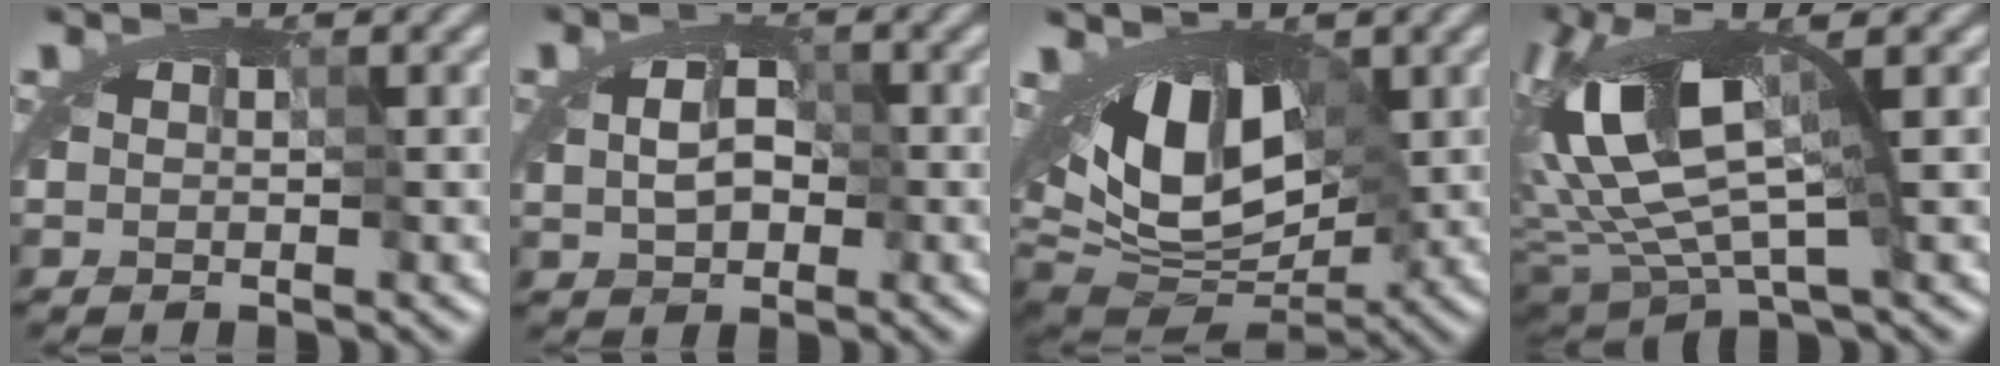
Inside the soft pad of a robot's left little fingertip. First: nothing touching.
{"total": 3.1, "force": [-1.1, 2.4, 1.5], "torque": [-0.010, 0.008, -0.022]}
{"total": 10.7, "force": [0.8, 6.6, 8.4], "torque": [-0.114, 0.002, 0.009]}
{"total": 10.4, "force": [-0.7, 4.1, 9.6], "torque": [-0.198, -0.009, -0.022]}